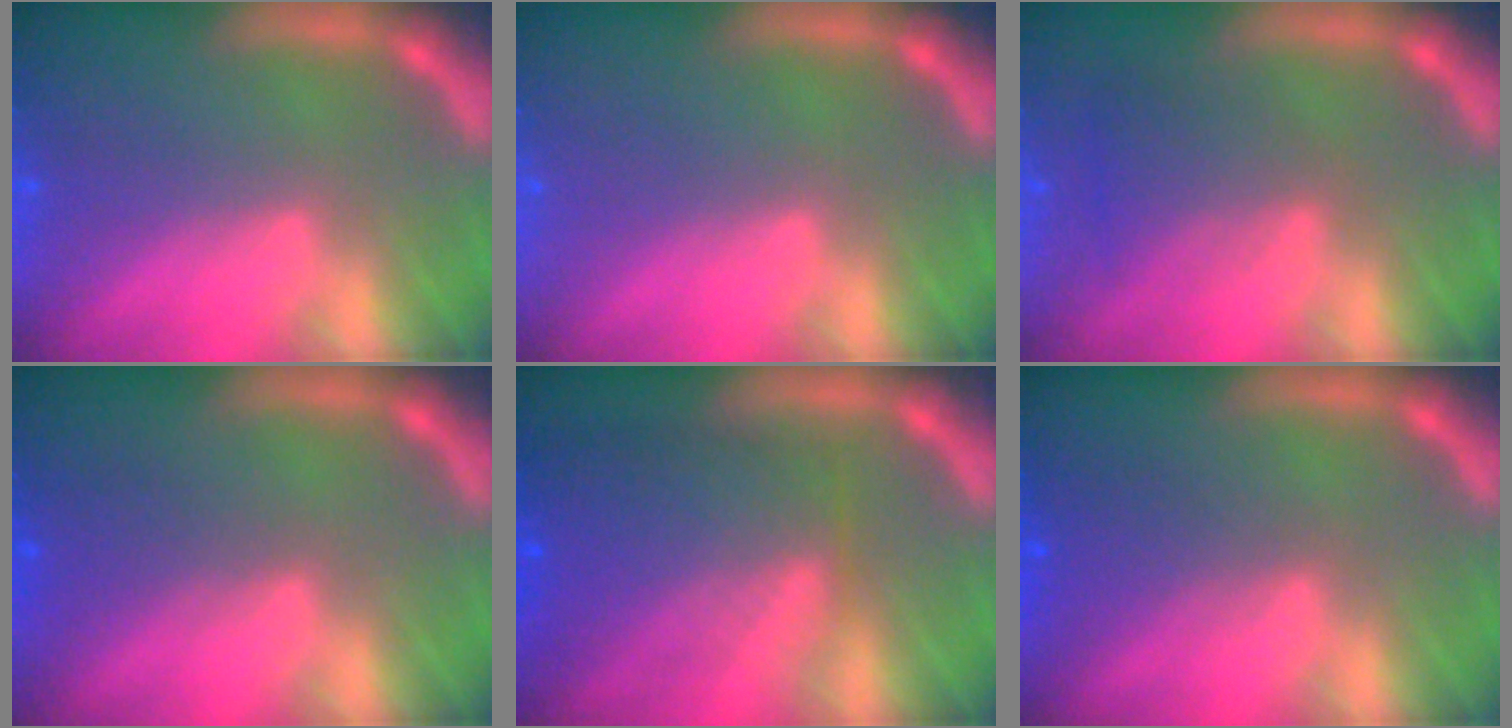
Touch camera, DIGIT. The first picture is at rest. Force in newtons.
{"total": 0.0}
{"total": 3.0}
{"total": 2.0}
{"total": 7.5}
{"total": 2.5}